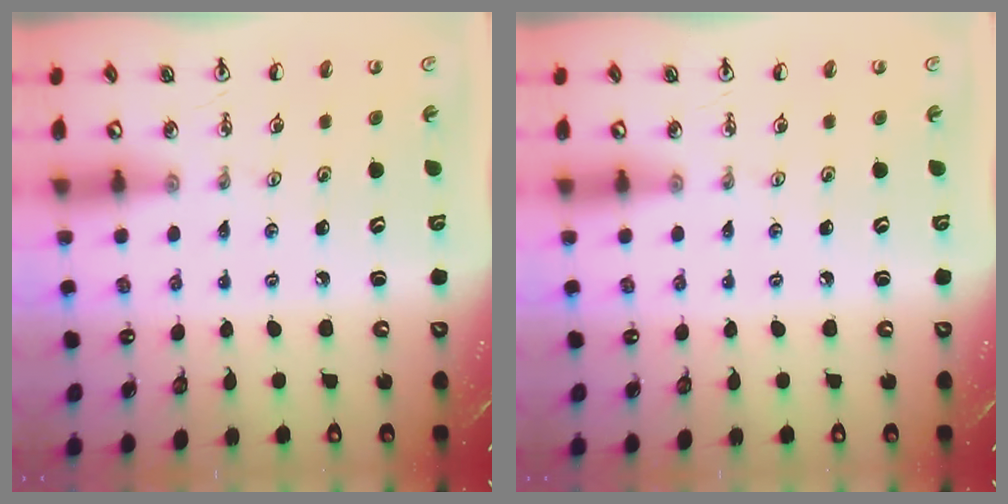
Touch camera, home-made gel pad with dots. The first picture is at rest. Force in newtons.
{"total": 0.0}